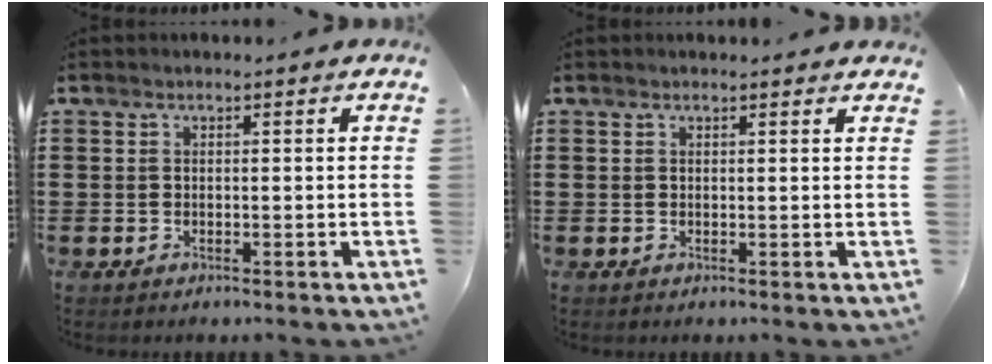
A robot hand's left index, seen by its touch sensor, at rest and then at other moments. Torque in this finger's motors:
{"motor_torque": [0.83, -0.26, 0.35, 0.02]}